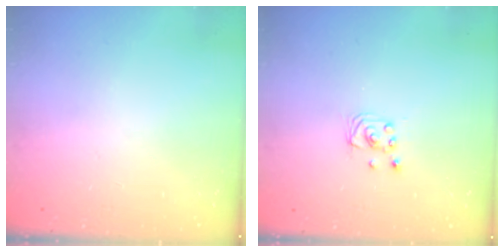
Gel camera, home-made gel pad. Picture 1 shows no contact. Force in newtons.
{"total": 1.9, "press": 1.9, "slide": 0.1}